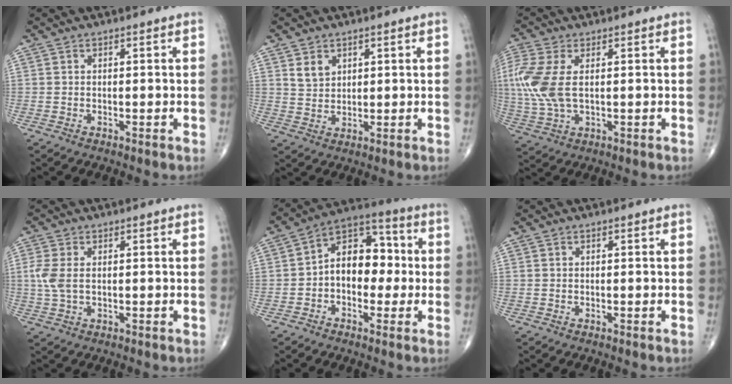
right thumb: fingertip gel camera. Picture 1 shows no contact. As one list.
[{"total": 3.6, "force": [1.9, 2.5, 1.6], "torque": [-0.017, -0.016, 0.041]}, {"total": 10.3, "force": [1.4, 5.5, 8.7], "torque": [-0.231, 0.005, 0.033]}, {"total": 4.1, "force": [0.2, 2.6, 3.2], "torque": [-0.081, 0.006, 0.003]}, {"total": 12.0, "force": [-0.4, 8.2, 8.8], "torque": [-0.095, 0.045, -0.020]}, {"total": 0.0}]